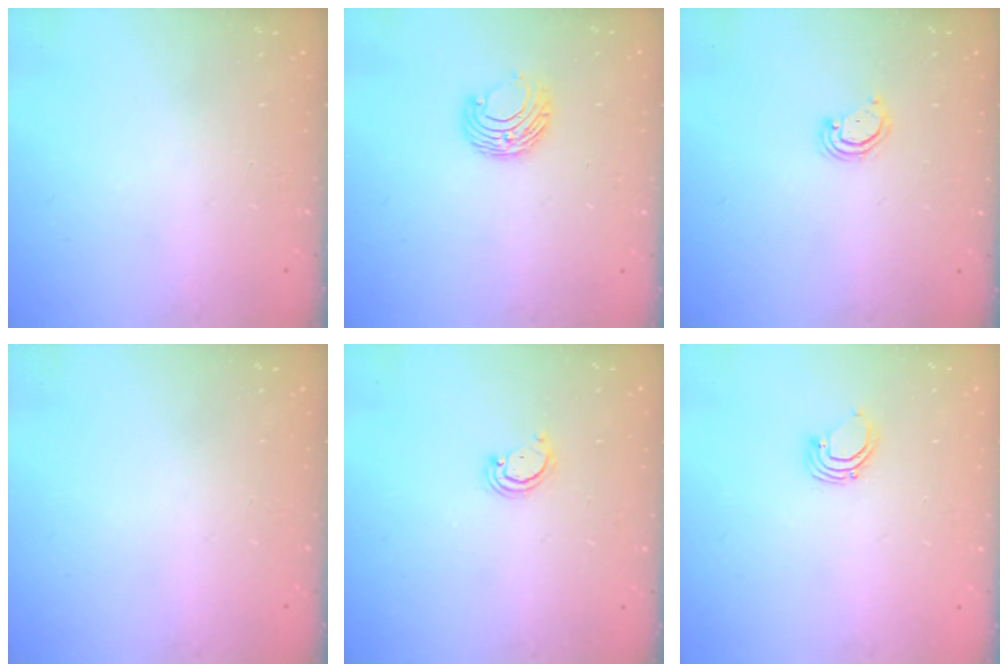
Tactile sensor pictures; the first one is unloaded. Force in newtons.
{"total": 7.2, "press": 7.2, "slide": 0.8}
{"total": 2.8, "press": 2.8, "slide": 0.2}
{"total": 0.0}
{"total": 2.6, "press": 2.6, "slide": 0.3}
{"total": 3.2, "press": 3.2, "slide": 0.2}